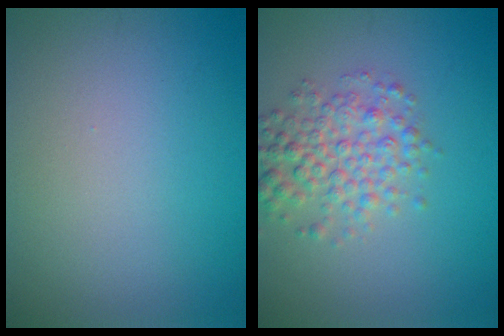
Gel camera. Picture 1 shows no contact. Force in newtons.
{"total": 4.0, "press": 4.0, "slide": 0.1}